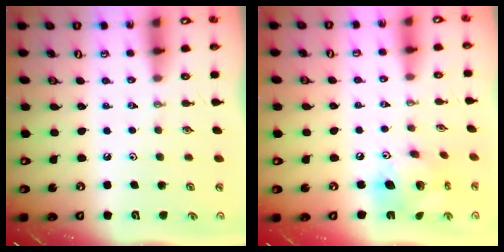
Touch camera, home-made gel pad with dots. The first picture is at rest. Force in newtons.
{"total": 13.5, "press": 13.5, "slide": 0.9}